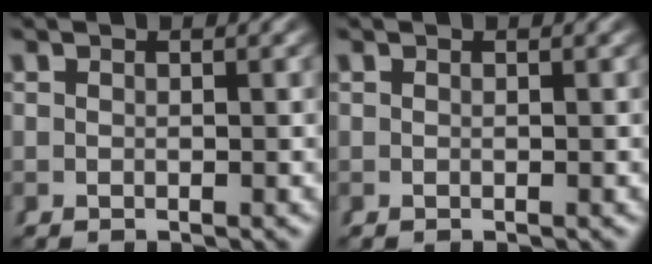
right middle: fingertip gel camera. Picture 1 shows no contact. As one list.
[{"total": 0.0}]